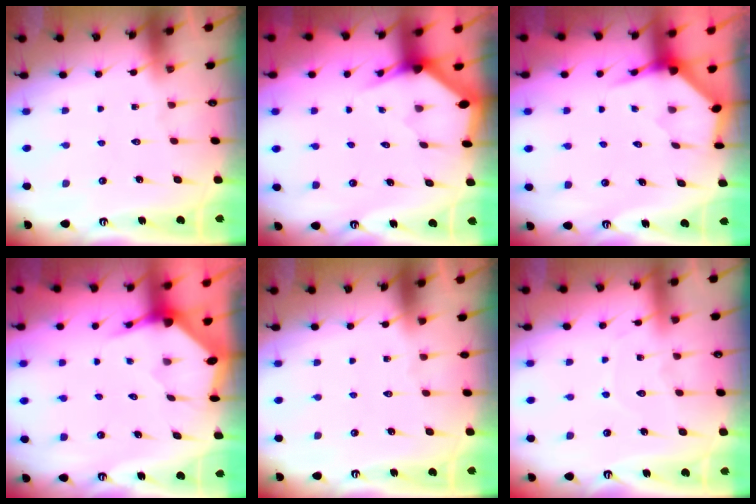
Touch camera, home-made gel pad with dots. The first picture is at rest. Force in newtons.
{"total": 2.8, "press": 2.8, "slide": 0.1}
{"total": 4.0, "press": 3.9, "slide": 0.3}
{"total": 3.5, "press": 3.4, "slide": 0.5}
{"total": 0.0}
{"total": 5.7, "press": 5.6, "slide": 0.8}